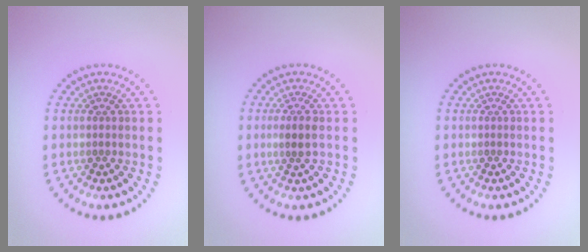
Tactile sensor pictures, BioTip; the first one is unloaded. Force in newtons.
{"total": 1.6, "press": 1.4, "slide": 0.7}
{"total": 0.0}